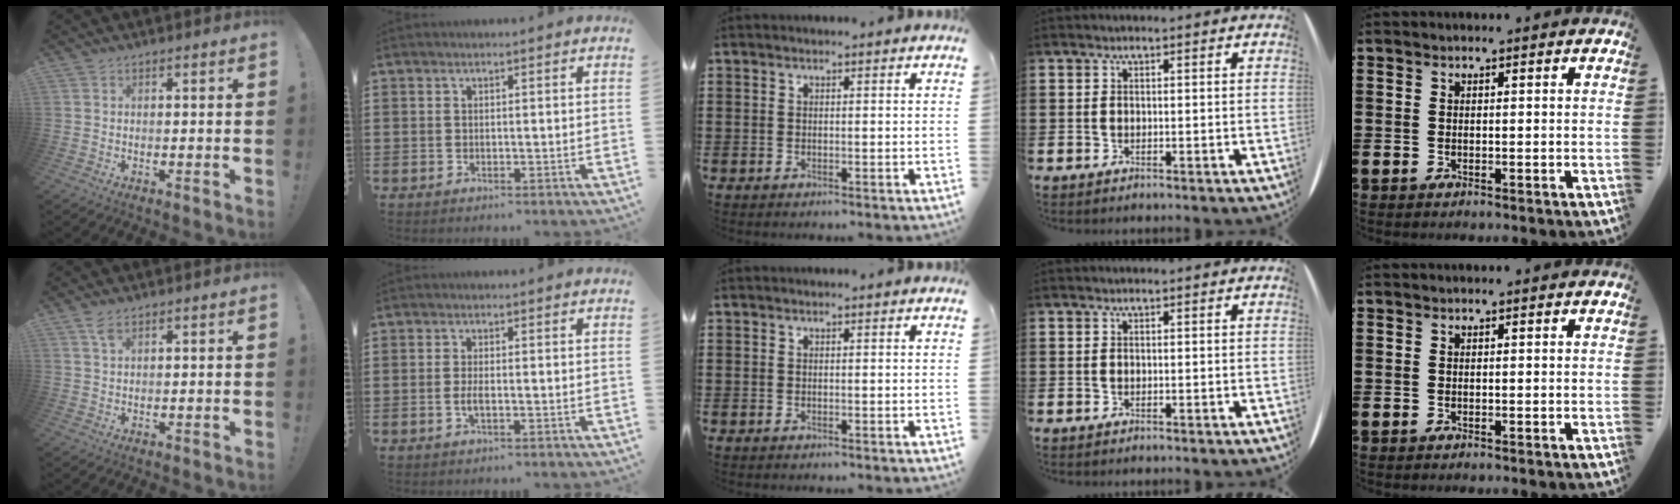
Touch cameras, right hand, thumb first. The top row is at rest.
{"thumb": {"total": 2.7, "force": [1.6, 1.1, 1.9], "torque": [-0.039, -0.001, 0.029]}, "index": {"total": 2.0, "force": [-0.5, 0.5, 1.8], "torque": [-0.041, -0.004, -0.012]}}